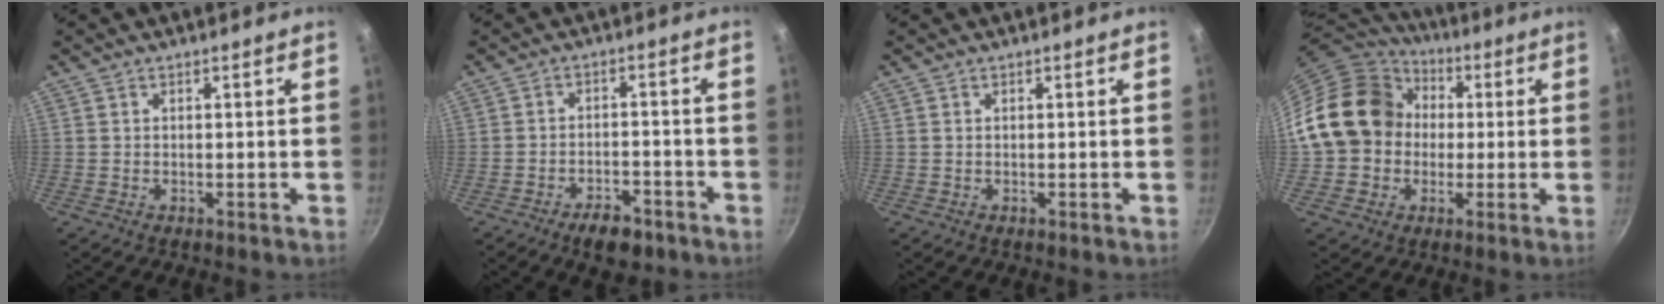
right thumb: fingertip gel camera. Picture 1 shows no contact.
{"total": 6.5, "force": [-4.4, 3.2, 3.6], "torque": [-0.039, 0.032, -0.062]}
{"total": 0.0}
{"total": 17.7, "force": [1.1, 15.2, 8.9], "torque": [-0.132, 0.043, 0.013]}